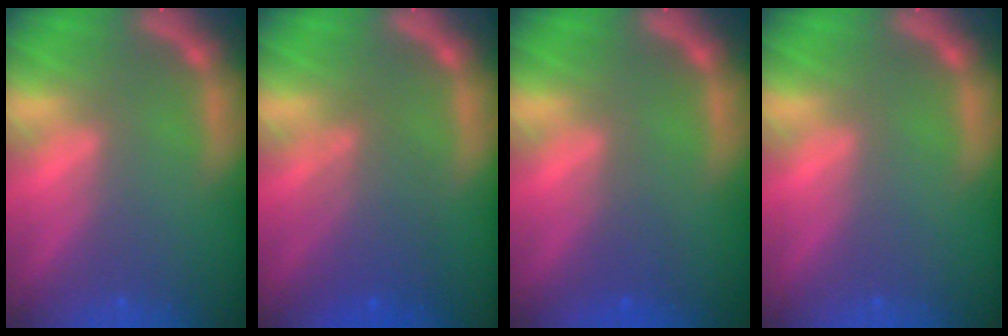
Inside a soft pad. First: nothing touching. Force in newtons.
{"total": 4.6}
{"total": 1.5}
{"total": 0.0}